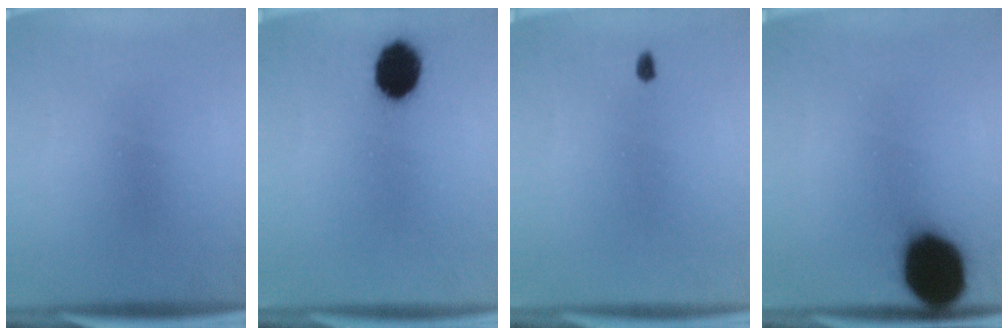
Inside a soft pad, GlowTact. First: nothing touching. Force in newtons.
{"total": 9.8}
{"total": 1.1}
{"total": 18.1}